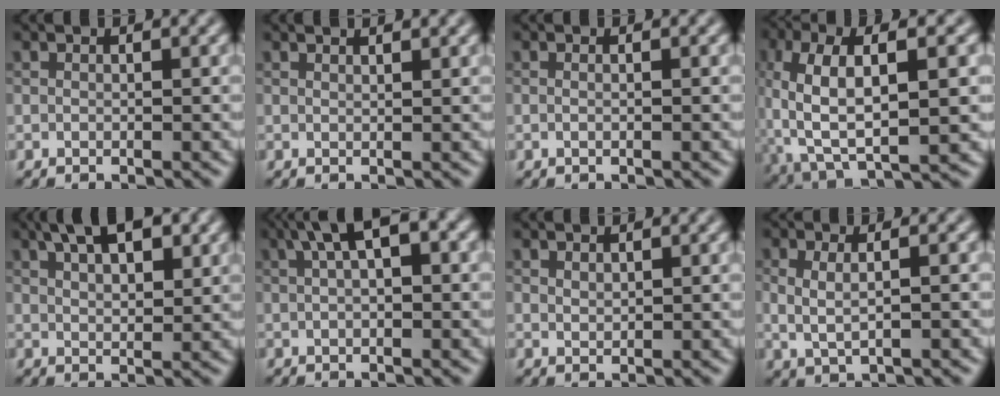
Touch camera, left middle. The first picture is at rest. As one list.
[{"total": 1.6, "force": [1.3, 0.4, 0.8], "torque": [-0.002, 0.001, 0.006]}, {"total": 1.0, "force": [0.2, 0.4, 0.9], "torque": [-0.005, -0.013, -0.006]}, {"total": 9.7, "force": [0.0, 4.2, 8.7], "torque": [-0.175, 0.002, -0.005]}, {"total": 6.1, "force": [3.3, 2.6, 4.4], "torque": [-0.062, 0.016, 0.044]}, {"total": 5.2, "force": [1.8, 1.8, 4.6], "torque": [-0.074, 0.014, 0.025]}, {"total": 0.7, "force": [0.4, 0.4, 0.3], "torque": [-0.010, 0.000, 0.010]}, {"total": 3.0, "force": [0.6, 1.4, 2.6], "torque": [-0.045, -0.004, 0.006]}]